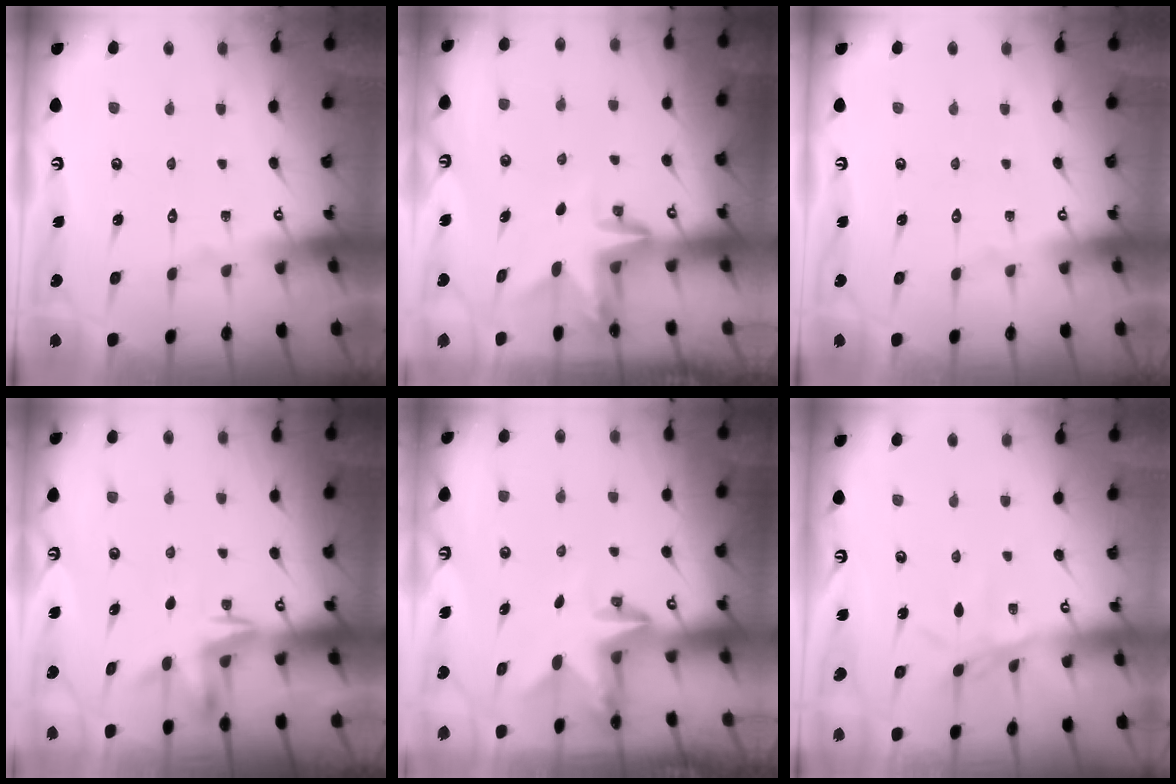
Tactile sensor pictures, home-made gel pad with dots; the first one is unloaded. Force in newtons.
{"total": 3.3, "press": 3.3, "slide": 0.3}
{"total": 0.0}
{"total": 3.3, "press": 3.3, "slide": 0.4}
{"total": 2.5, "press": 2.5, "slide": 0.4}
{"total": 4.0, "press": 3.9, "slide": 0.5}